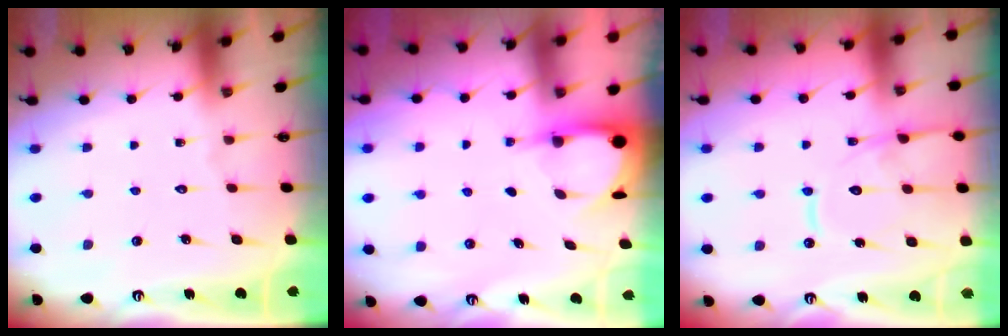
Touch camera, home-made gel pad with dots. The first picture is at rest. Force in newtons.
{"total": 3.9, "press": 3.9, "slide": 0.3}
{"total": 13.5, "press": 13.4, "slide": 1.3}